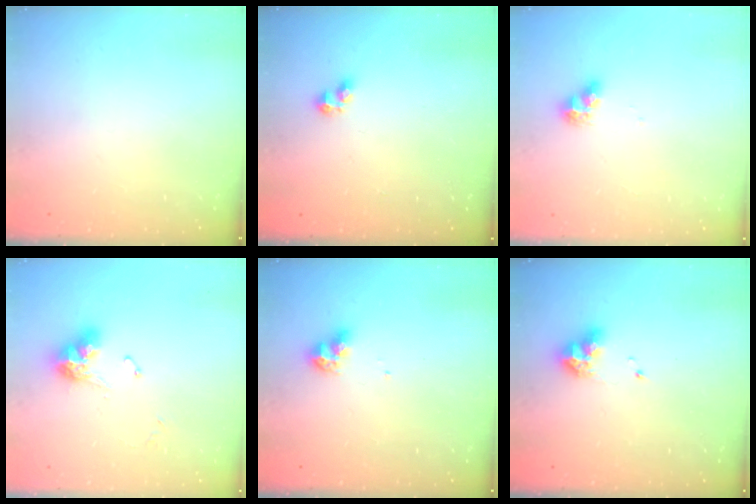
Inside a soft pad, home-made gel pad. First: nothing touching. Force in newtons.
{"total": 2.8, "press": 2.7, "slide": 0.5}
{"total": 7.8, "press": 7.7, "slide": 0.9}
{"total": 10.2, "press": 10.1, "slide": 1.0}
{"total": 7.8, "press": 7.7, "slide": 0.6}
{"total": 8.2, "press": 8.1, "slide": 1.2}